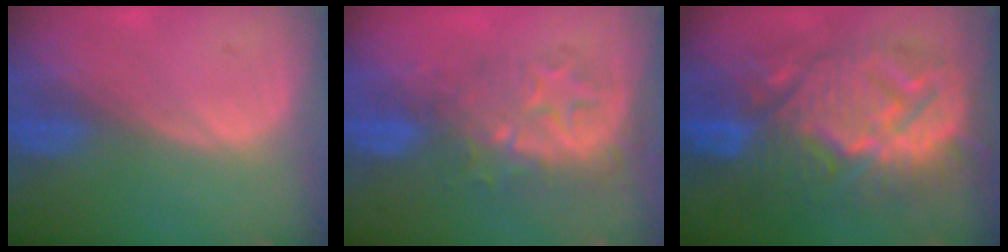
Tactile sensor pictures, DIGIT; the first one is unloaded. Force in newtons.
{"total": 9.1, "press": 7.9, "slide": 4.5}
{"total": 13.9, "press": 13.8, "slide": 1.3}